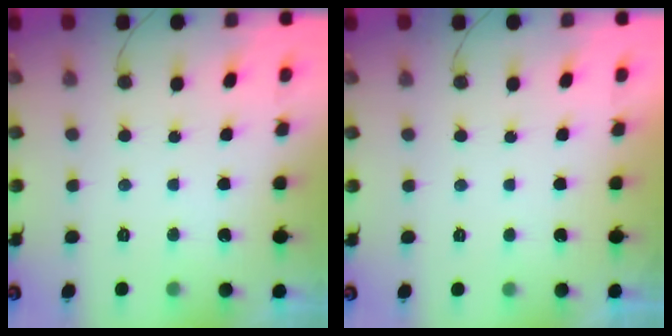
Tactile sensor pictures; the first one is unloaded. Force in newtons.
{"total": 2.3, "press": 2.3, "slide": 0.3}